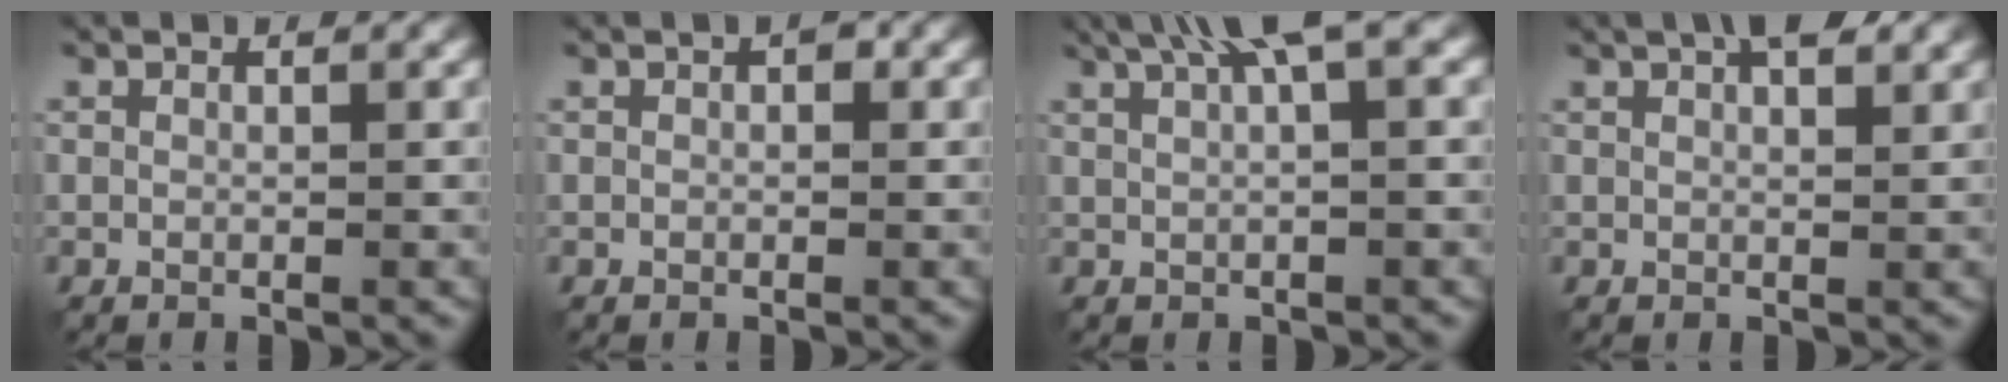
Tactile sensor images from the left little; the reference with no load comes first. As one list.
[{"total": 0.7, "force": [0.1, 0.4, 0.5], "torque": [-0.003, -0.001, 0.001]}, {"total": 4.9, "force": [2.3, 0.8, 4.3], "torque": [-0.068, 0.020, 0.039]}, {"total": 3.2, "force": [2.0, 0.9, 2.3], "torque": [-0.028, 0.004, 0.023]}]